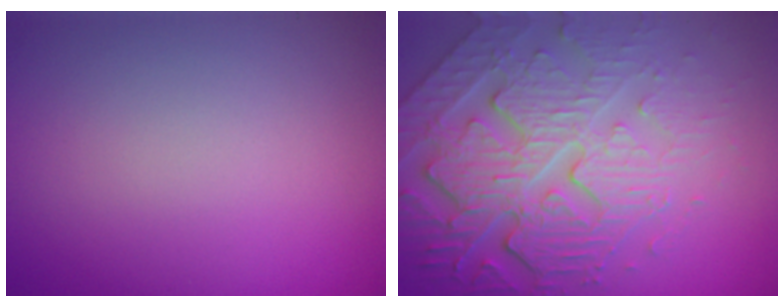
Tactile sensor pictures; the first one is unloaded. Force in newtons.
{"total": 7.3, "press": 5.8, "slide": 4.5}